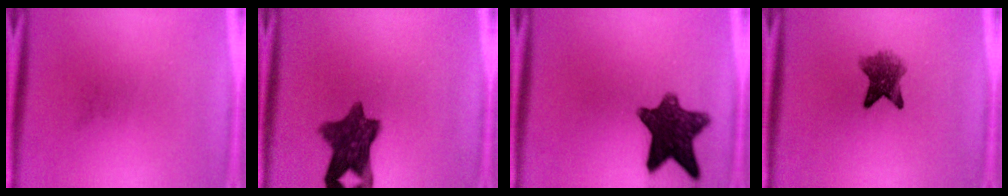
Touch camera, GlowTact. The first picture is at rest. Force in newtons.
{"total": 10.1}
{"total": 12.0}
{"total": 6.0}